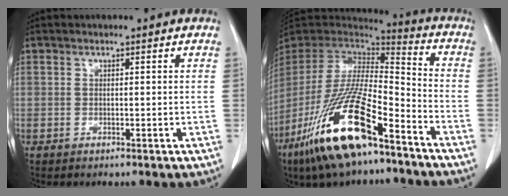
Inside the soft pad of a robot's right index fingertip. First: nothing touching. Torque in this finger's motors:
{"motor_torque": [1.49, -0.65, 1.05, 0.21]}